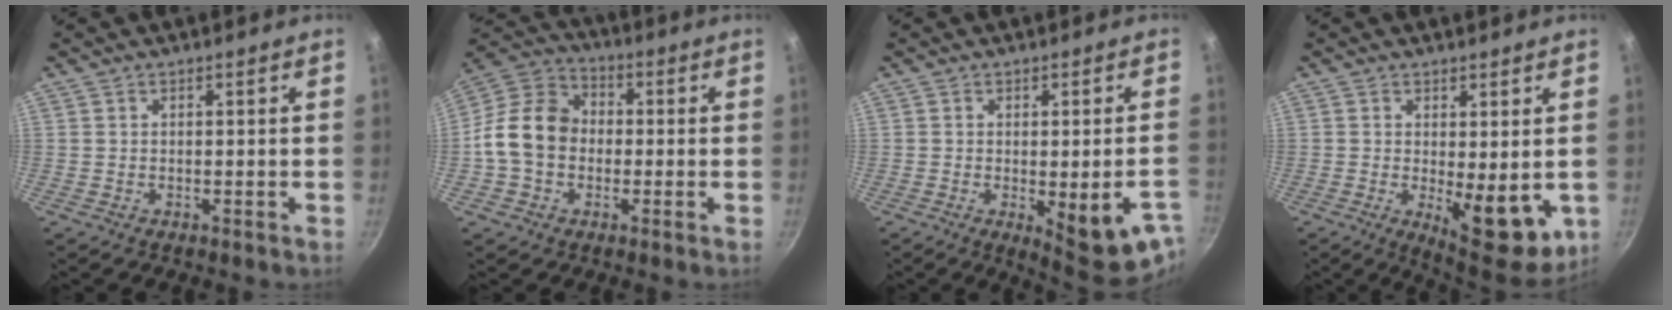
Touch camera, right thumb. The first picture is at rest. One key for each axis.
{"total": 12.8, "fx": -1.3, "fy": 10.2, "fz": 7.7, "tx": -0.107, "ty": 0.032, "tz": -0.045}
{"total": 14.3, "fx": -4.7, "fy": 4.4, "fz": 12.7, "tx": -0.133, "ty": -0.004, "tz": -0.047}
{"total": 11.5, "fx": -1.4, "fy": 4.7, "fz": 10.4, "tx": -0.117, "ty": -0.012, "tz": -0.005}